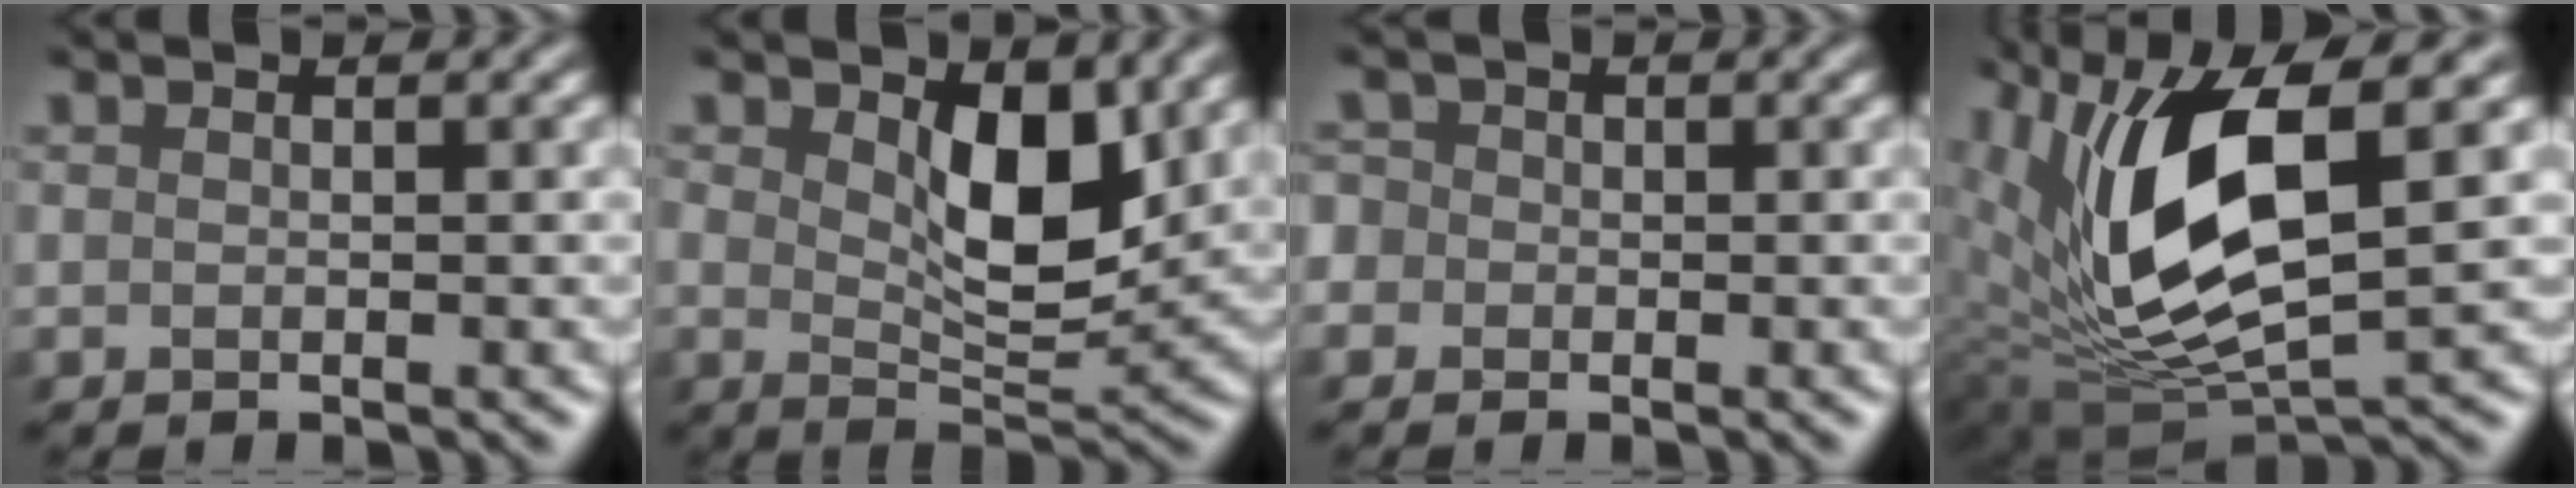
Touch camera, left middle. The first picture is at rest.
{"total": 5.1, "force": [2.0, 2.3, 4.1], "torque": [-0.071, 0.000, 0.042]}
{"total": 2.3, "force": [-0.7, 2.1, 0.0], "torque": [0.015, 0.022, -0.033]}
{"total": 11.3, "force": [3.1, 5.0, 9.7], "torque": [-0.196, -0.005, 0.070]}